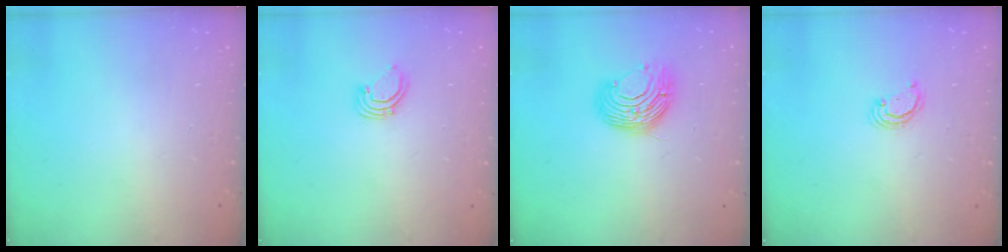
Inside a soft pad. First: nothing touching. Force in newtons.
{"total": 3.2, "press": 3.2, "slide": 0.2}
{"total": 9.3, "press": 9.3, "slide": 0.3}
{"total": 3.1, "press": 3.1, "slide": 0.2}